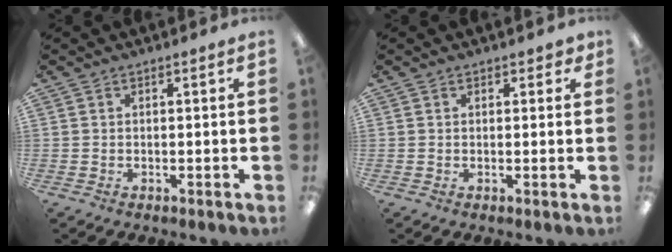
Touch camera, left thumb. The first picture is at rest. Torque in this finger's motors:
{"motor_torque": [-0.09, 0.04, -0.29, 0.18, 0.03]}